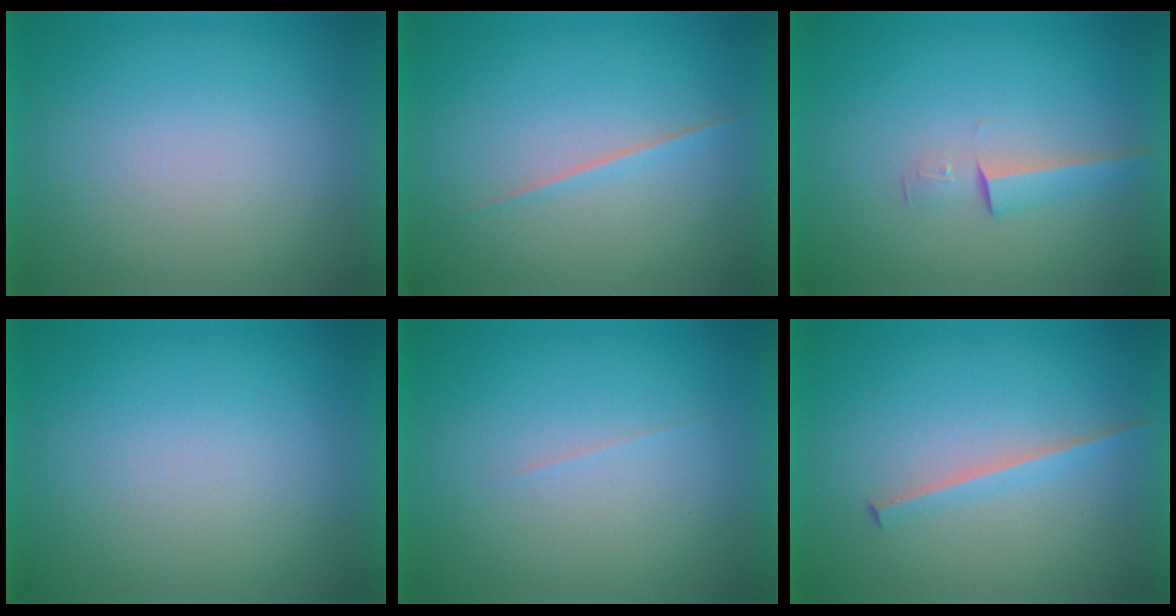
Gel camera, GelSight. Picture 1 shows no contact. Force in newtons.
{"total": 1.6}
{"total": 2.3}
{"total": 0.0}
{"total": 1.2}
{"total": 1.8}